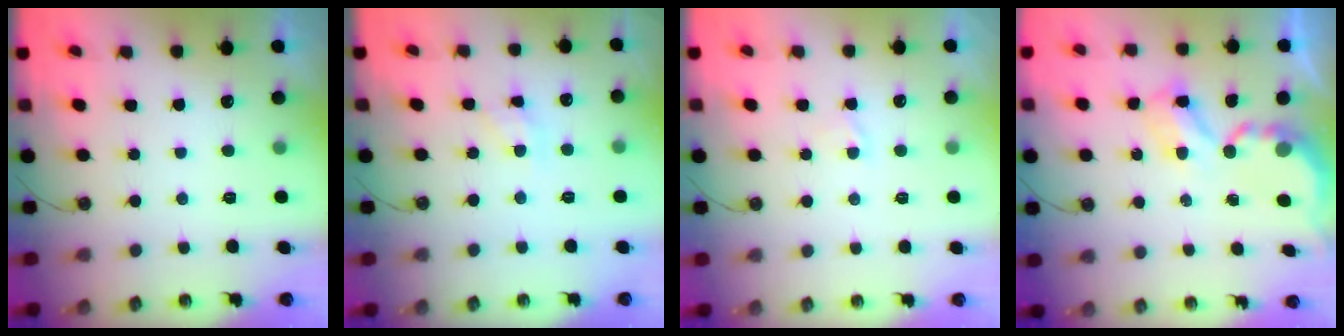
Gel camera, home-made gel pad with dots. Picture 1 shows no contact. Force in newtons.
{"total": 7.5, "press": 7.5, "slide": 0.7}
{"total": 0.9, "press": 0.9, "slide": 0.2}
{"total": 5.1, "press": 5.1, "slide": 0.4}